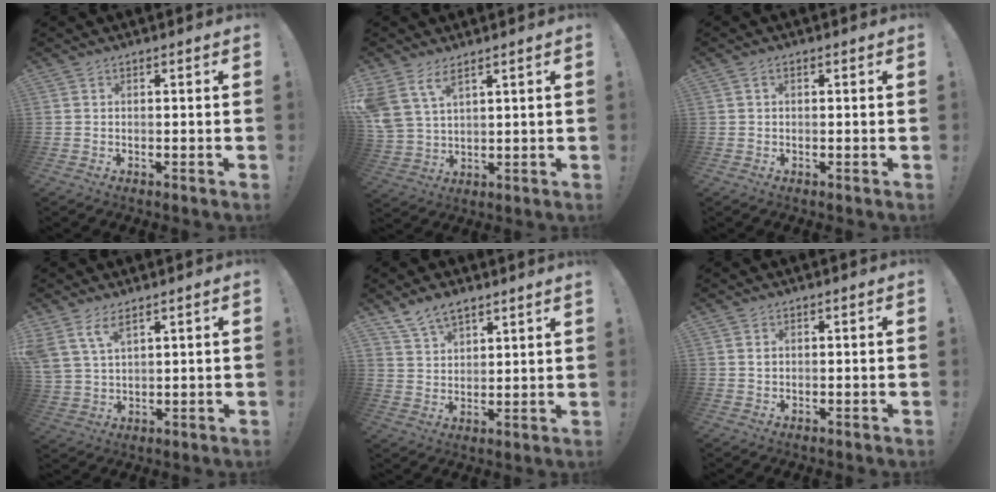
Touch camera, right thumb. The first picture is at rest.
{"total": 7.7, "force": [5.3, 3.5, 4.4], "torque": [-0.094, -0.025, 0.106]}
{"total": 0.9, "force": [0.1, 0.5, 0.8], "torque": [-0.019, 0.004, 0.003]}
{"total": 6.9, "force": [4.7, 3.1, 4.0], "torque": [-0.094, -0.014, 0.092]}
{"total": 7.2, "force": [6.2, 2.8, 2.5], "torque": [-0.050, -0.036, 0.119]}
{"total": 0.8, "force": [0.3, 0.6, 0.4], "torque": [0.000, -0.002, 0.006]}